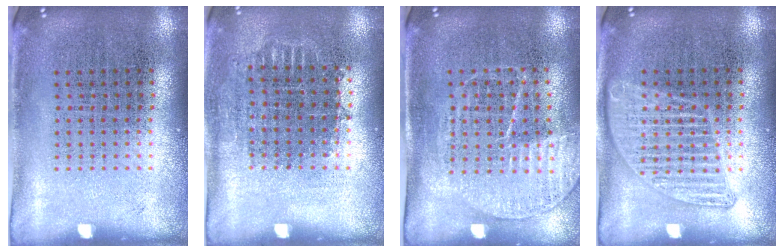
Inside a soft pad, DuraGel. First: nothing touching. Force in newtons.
{"total": 0.7, "press": 0.7, "slide": 0.2}
{"total": 1.3, "press": 1.3, "slide": 0.2}
{"total": 1.3, "press": 1.3, "slide": 0.1}